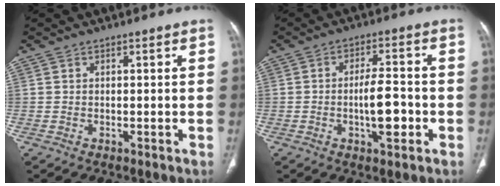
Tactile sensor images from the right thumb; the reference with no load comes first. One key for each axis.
{"total": 7.8, "fx": -1.9, "fy": 2.9, "fz": 7.0, "tx": -0.108, "ty": 0.013, "tz": -0.029}